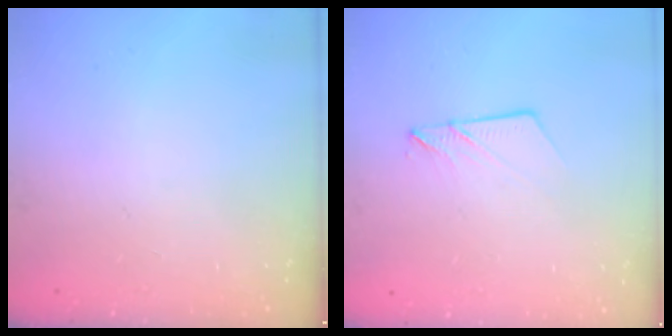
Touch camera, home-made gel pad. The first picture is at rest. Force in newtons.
{"total": 5.8, "press": 5.8, "slide": 0.7}